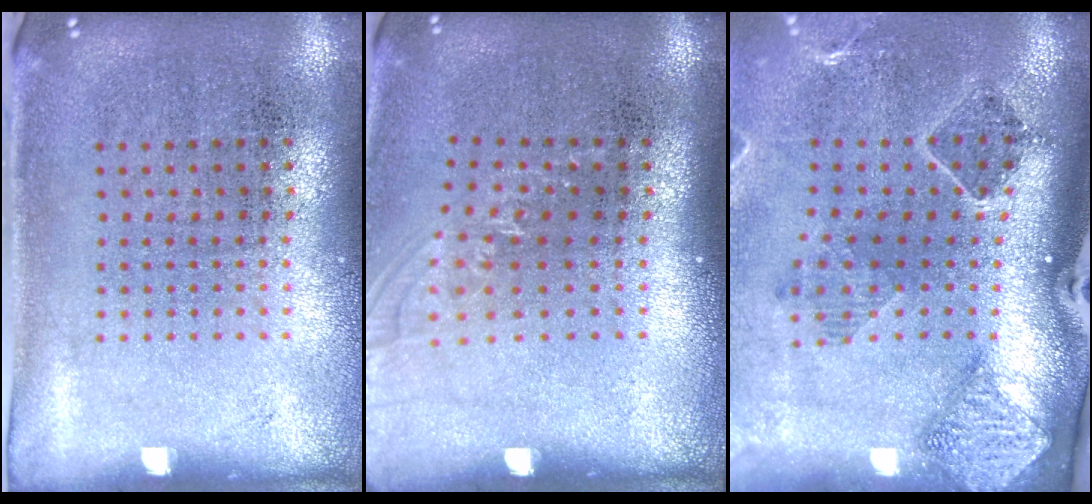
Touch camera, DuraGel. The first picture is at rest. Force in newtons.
{"total": 1.1, "press": 0.9, "slide": 0.5}
{"total": 1.8, "press": 1.6, "slide": 0.7}